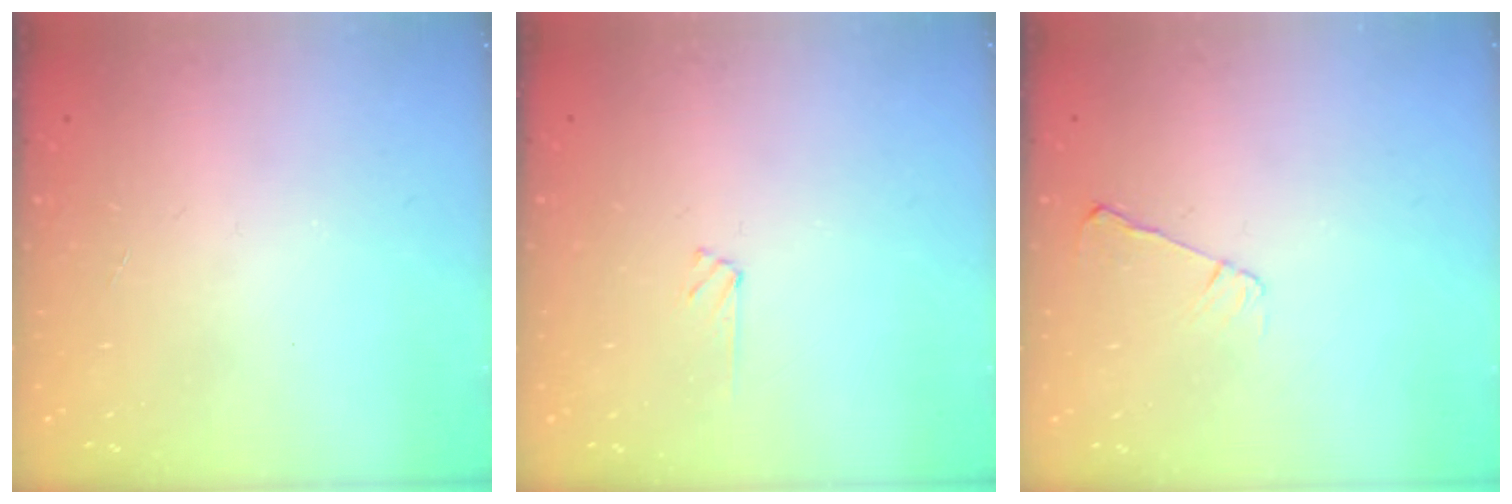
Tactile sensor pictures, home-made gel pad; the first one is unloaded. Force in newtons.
{"total": 1.8, "press": 1.8, "slide": 0.3}
{"total": 3.6, "press": 3.5, "slide": 0.5}